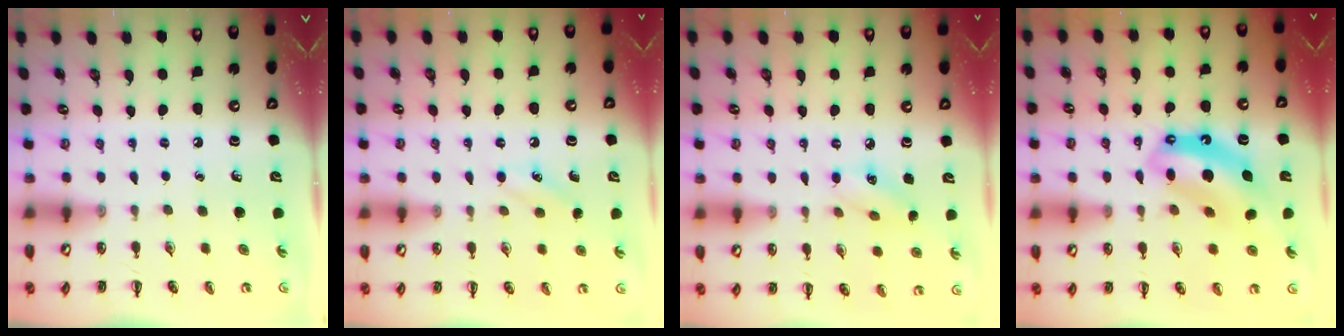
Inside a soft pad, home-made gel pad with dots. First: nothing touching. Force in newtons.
{"total": 6.9, "press": 6.7, "slide": 1.8}
{"total": 6.0, "press": 5.9, "slide": 1.2}
{"total": 11.3, "press": 10.9, "slide": 3.0}